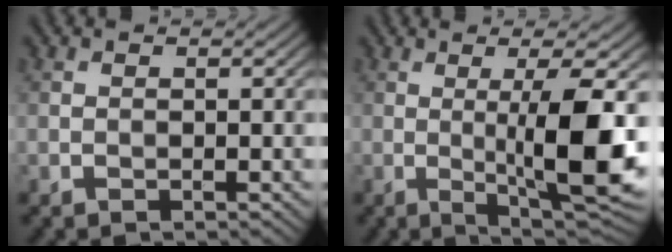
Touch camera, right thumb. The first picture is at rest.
{"total": 11.4, "force": [-0.2, 2.1, 11.2], "torque": [-0.174, 0.004, 0.003]}